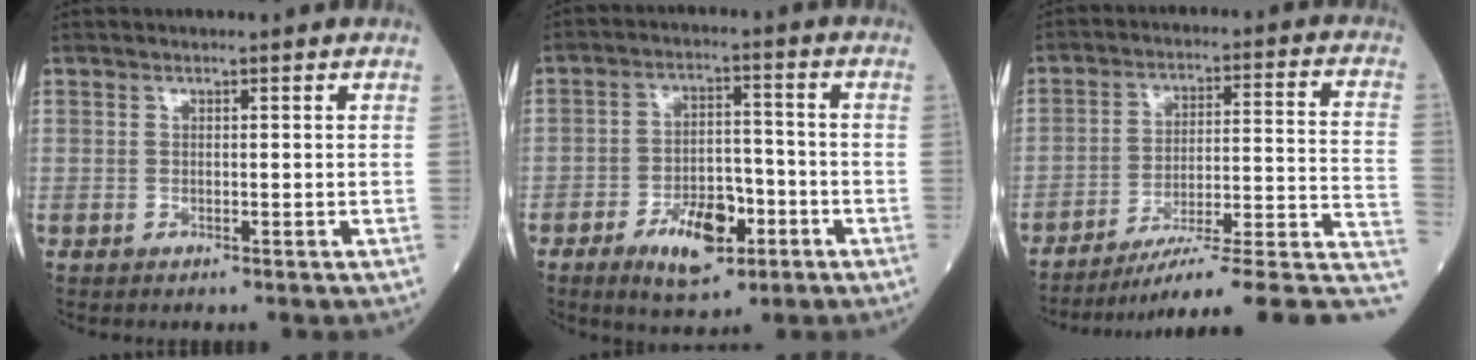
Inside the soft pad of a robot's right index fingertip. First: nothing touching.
{"total": 9.0, "force": [-4.4, 4.1, 6.7], "torque": [-0.117, 0.004, -0.070]}
{"total": 18.4, "force": [-13.6, 0.4, 12.4], "torque": [-0.111, 0.036, -0.193]}